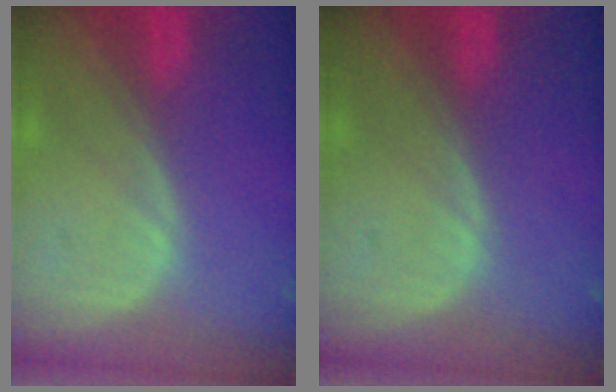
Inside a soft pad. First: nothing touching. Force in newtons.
{"total": 0.0}